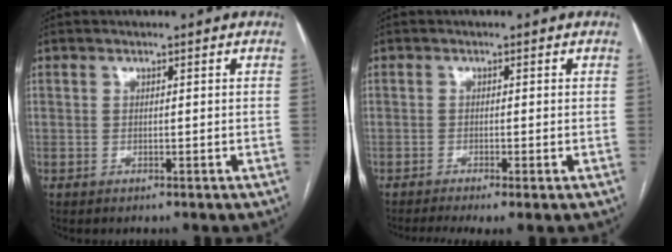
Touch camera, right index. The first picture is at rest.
{"total": 4.3, "force": [-2.8, 0.3, 3.2], "torque": [-0.051, -0.010, -0.046]}